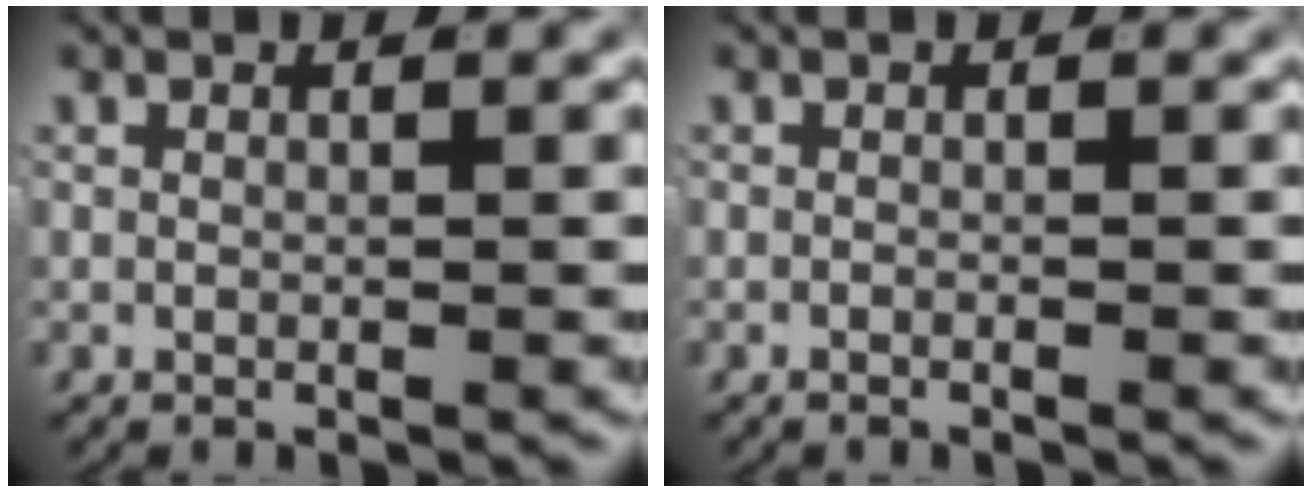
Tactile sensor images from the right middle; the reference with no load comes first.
{"total": 0.7, "force": [-0.7, 0.2, 0.3], "torque": [-0.007, 0.004, -0.016]}